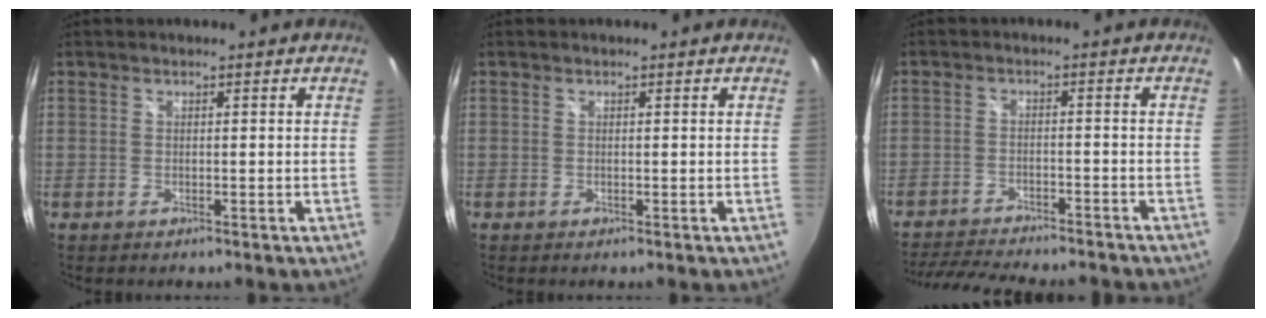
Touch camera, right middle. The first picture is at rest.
{"total": 0.0}
{"total": 15.0, "force": [-13.2, 3.0, 6.3], "torque": [-0.131, -0.026, -0.193]}